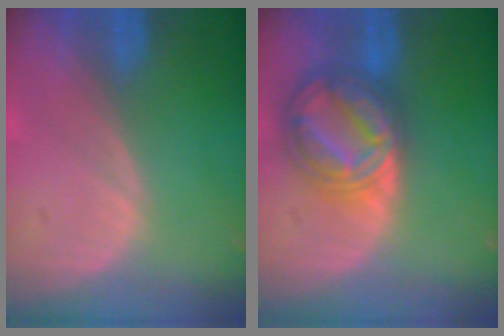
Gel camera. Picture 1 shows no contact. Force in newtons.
{"total": 9.1, "press": 9.1, "slide": 0.6}